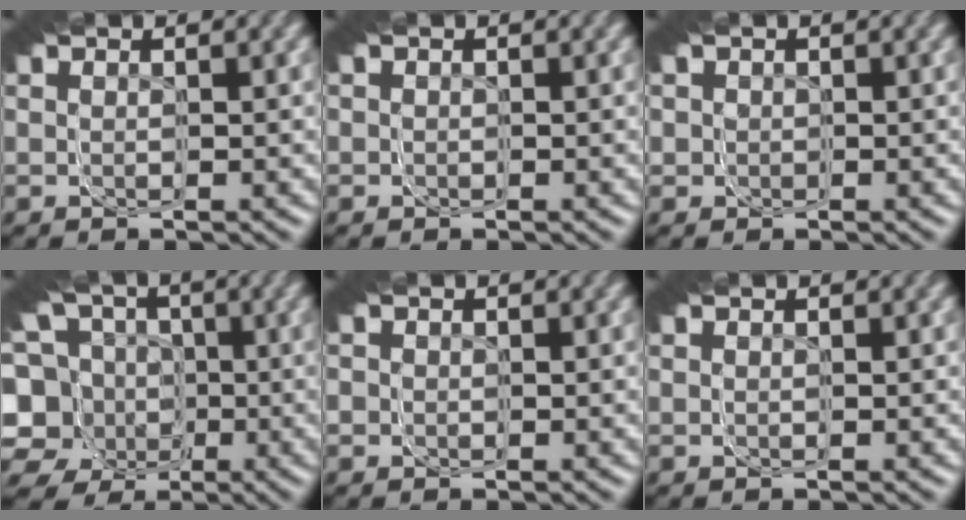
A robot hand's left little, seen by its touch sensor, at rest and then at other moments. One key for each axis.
{"total": 0.9, "fx": -0.3, "fy": 0.9, "fz": 0.0, "tx": -0.005, "ty": -0.010, "tz": -0.002}
{"total": 3.1, "fx": -0.1, "fy": 3.0, "fz": 0.9, "tx": -0.024, "ty": -0.010, "tz": -0.003}
{"total": 13.5, "fx": -3.5, "fy": 10.1, "fz": 8.1, "tx": -0.112, "ty": -0.026, "tz": -0.064}
{"total": 0.9, "fx": -0.3, "fy": 0.8, "fz": 0.0, "tx": -0.002, "ty": -0.012, "tz": -0.002}
{"total": 0.0}